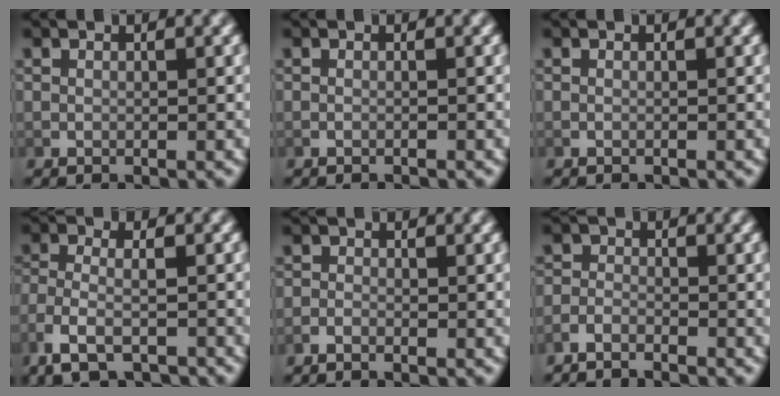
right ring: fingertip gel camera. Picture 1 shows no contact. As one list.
[{"total": 0.9, "force": [-0.9, 0.0, 0.1], "torque": [-0.001, 0.003, -0.015]}, {"total": 0.5, "force": [-0.5, 0.0, 0.0], "torque": [-0.002, 0.001, -0.008]}, {"total": 4.5, "force": [-2.7, 2.1, 3.0], "torque": [-0.072, -0.015, -0.034]}, {"total": 1.5, "force": [-1.4, 0.2, 0.1], "torque": [-0.005, -0.006, -0.026]}, {"total": 3.7, "force": [-3.5, 1.0, 0.3], "torque": [-0.002, -0.013, -0.060]}]